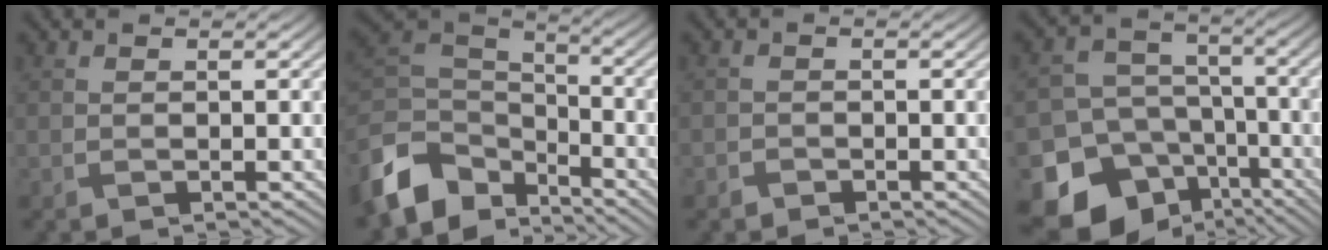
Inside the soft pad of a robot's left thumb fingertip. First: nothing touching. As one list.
[{"total": 11.2, "force": [-6.3, 7.4, 5.5], "torque": [-0.157, -0.013, -0.126]}, {"total": 1.1, "force": [-0.8, 0.7, 0.0], "torque": [0.003, -0.001, -0.019]}, {"total": 17.0, "force": [-10.0, 13.0, 4.7], "torque": [-0.133, -0.071, -0.148]}]